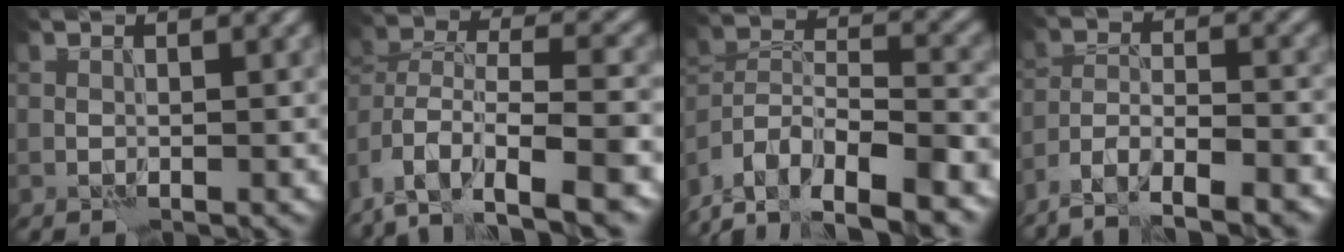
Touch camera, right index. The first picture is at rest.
{"total": 11.0, "force": [-6.7, 5.3, 7.0], "torque": [-0.116, 0.018, -0.098]}
{"total": 14.0, "force": [-11.7, 5.0, 6.0], "torque": [-0.088, 0.012, -0.169]}
{"total": 7.8, "force": [-6.4, 1.9, 4.1], "torque": [-0.057, -0.008, -0.107]}